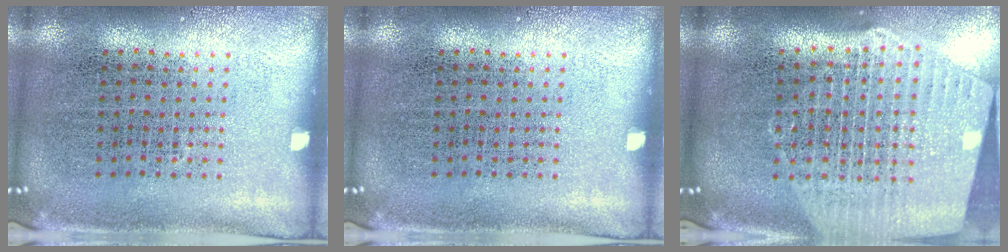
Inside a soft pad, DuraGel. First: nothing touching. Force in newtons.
{"total": 0.0}
{"total": 2.7, "press": 2.3, "slide": 1.4}